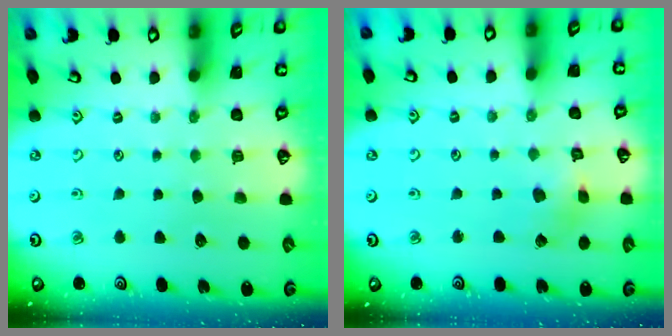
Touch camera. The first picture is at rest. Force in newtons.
{"total": 2.7, "press": 2.7, "slide": 0.3}